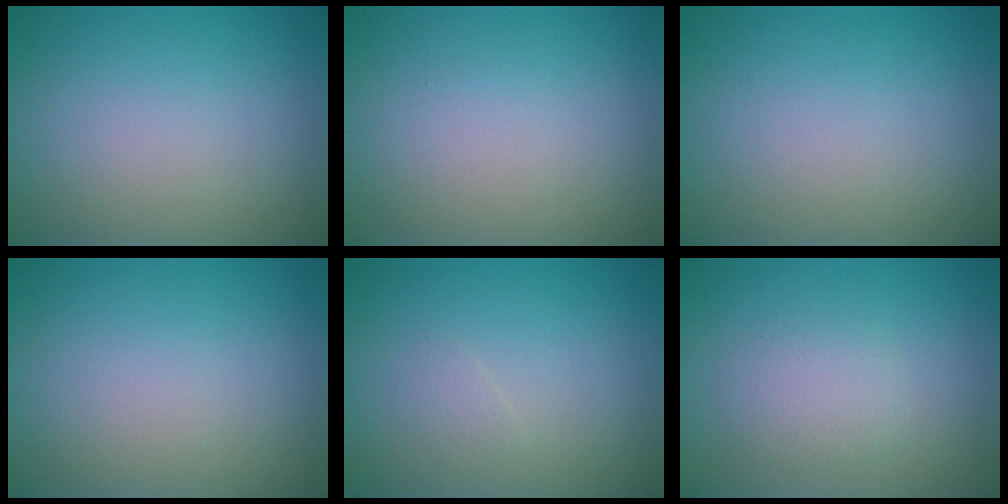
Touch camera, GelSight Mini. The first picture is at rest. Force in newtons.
{"total": 0.0}
{"total": 0.0}
{"total": 0.0}
{"total": 0.8, "press": 0.8, "slide": 0.0}
{"total": 2.0, "press": 2.0, "slide": 0.0}